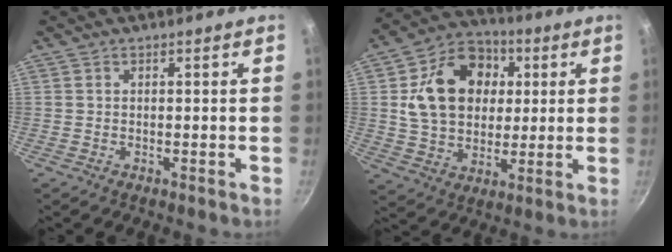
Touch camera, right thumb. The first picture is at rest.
{"total": 18.2, "force": [3.5, 14.1, 11.0], "torque": [-0.157, 0.013, 0.054]}